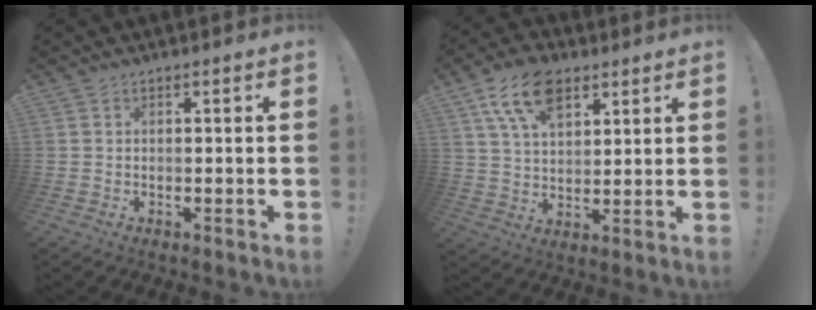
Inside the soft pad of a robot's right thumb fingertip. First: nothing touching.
{"total": 13.8, "force": [7.6, 8.0, 8.2], "torque": [-0.142, -0.022, 0.144]}